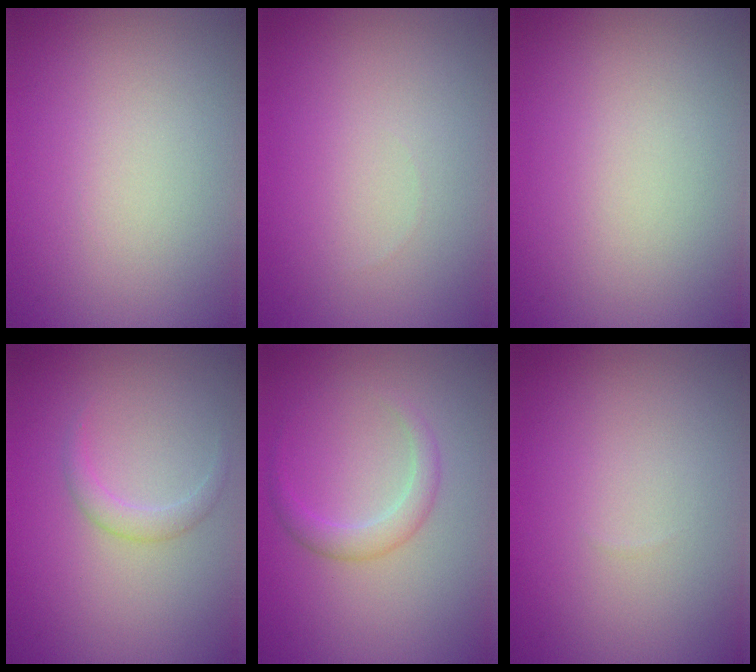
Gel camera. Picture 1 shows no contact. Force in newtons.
{"total": 0.0}
{"total": 0.0}
{"total": 1.4, "press": 1.4, "slide": 0.1}
{"total": 2.0, "press": 2.0, "slide": 0.2}
{"total": 0.0}